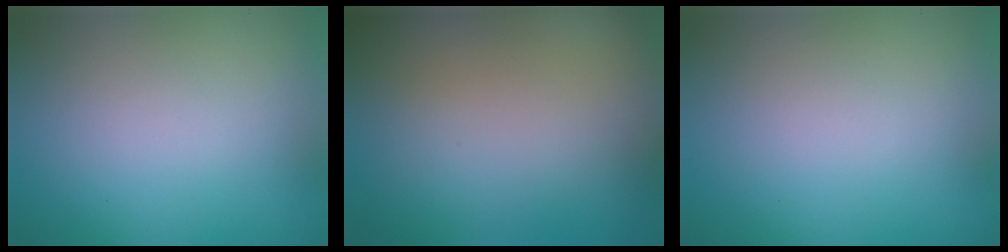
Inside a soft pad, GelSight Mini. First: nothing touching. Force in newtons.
{"total": 0.0}
{"total": 0.0}